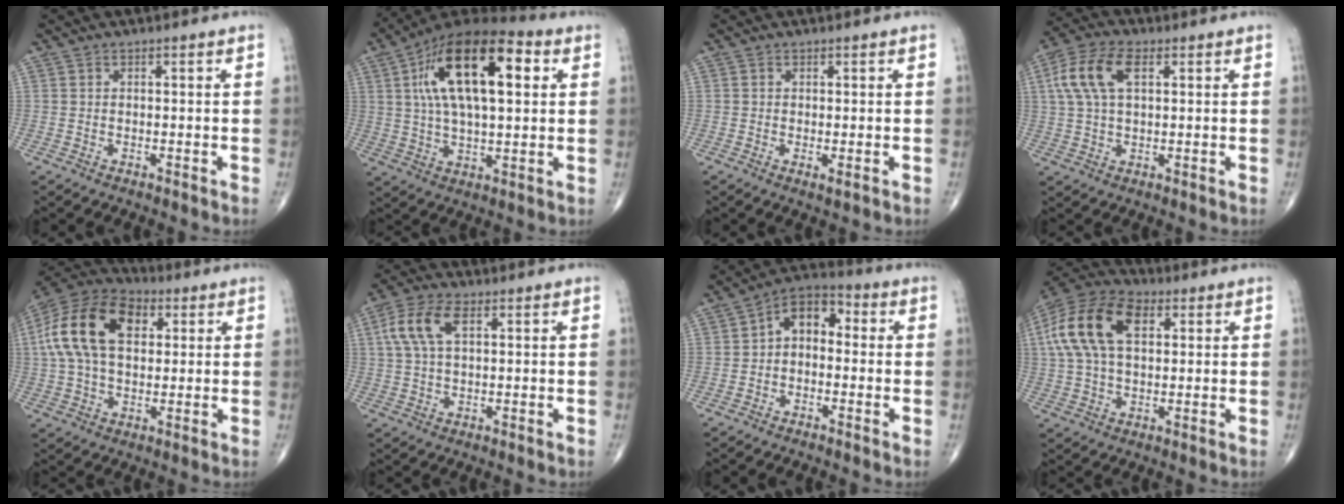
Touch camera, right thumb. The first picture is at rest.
{"total": 21.6, "force": [5.9, 9.6, 18.4], "torque": [-0.309, 0.012, 0.089]}
{"total": 1.2, "force": [-0.2, 0.4, 1.1], "torque": [-0.022, -0.006, -0.004]}
{"total": 10.0, "force": [3.0, 5.2, 8.0], "torque": [-0.176, 0.019, 0.055]}
{"total": 18.0, "force": [4.0, 11.0, 13.6], "torque": [-0.254, 0.020, 0.061]}
{"total": 8.0, "force": [2.5, 3.9, 6.5], "torque": [-0.149, 0.017, 0.048]}
{"total": 8.1, "force": [0.2, 5.4, 6.0], "torque": [-0.070, 0.031, -0.016]}
{"total": 16.5, "force": [4.4, 9.5, 12.8], "torque": [-0.252, 0.021, 0.074]}